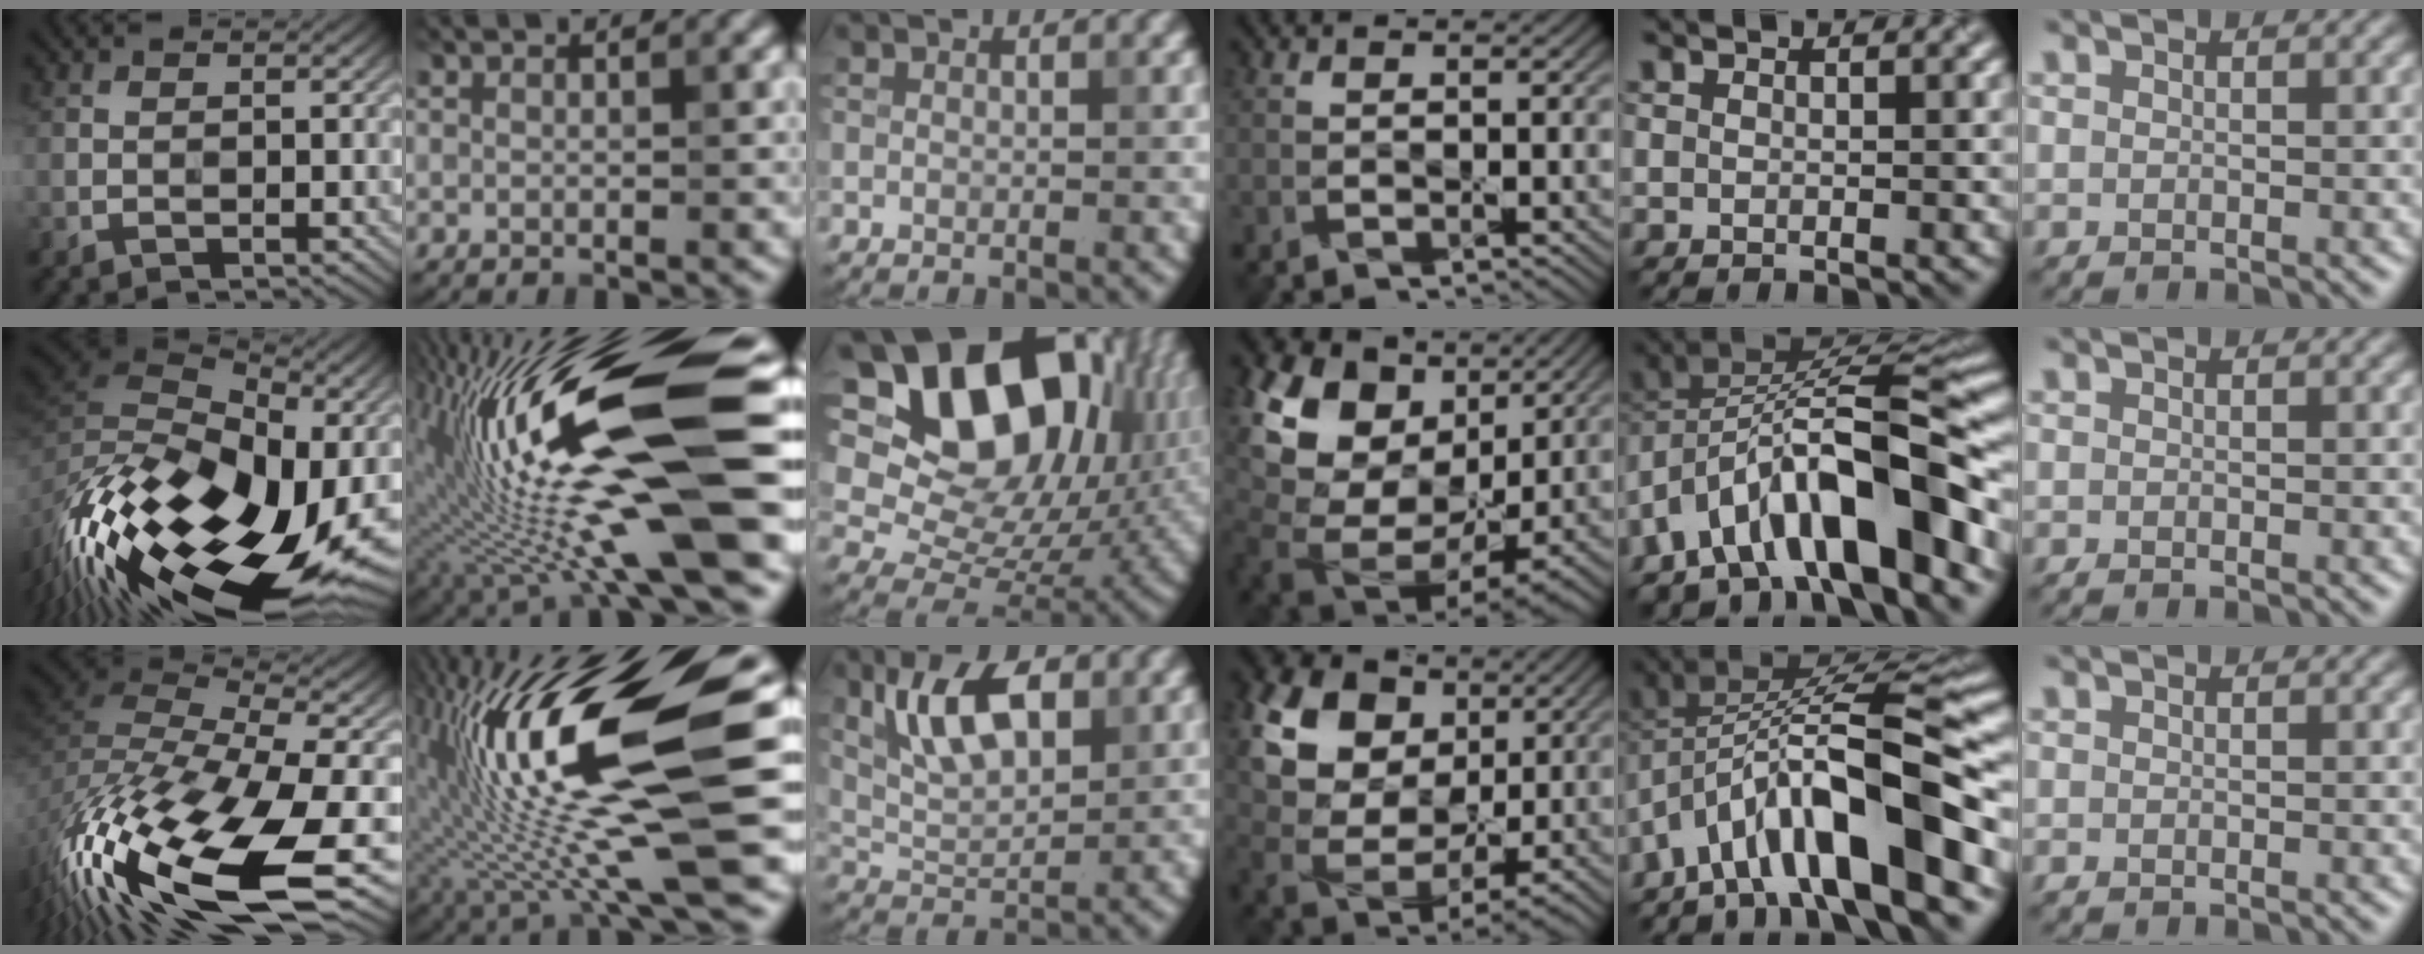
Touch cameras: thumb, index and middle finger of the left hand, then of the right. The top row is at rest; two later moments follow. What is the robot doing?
{"motion": "wipe", "object": "glass cup"}